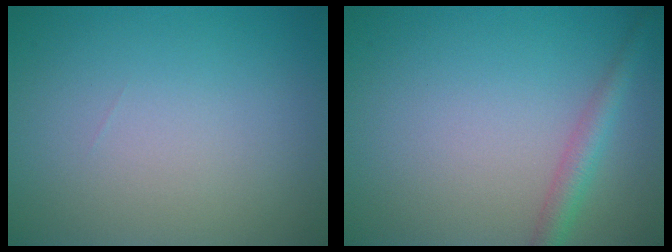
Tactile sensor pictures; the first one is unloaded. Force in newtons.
{"total": 2.4, "press": 2.4, "slide": 0.1}